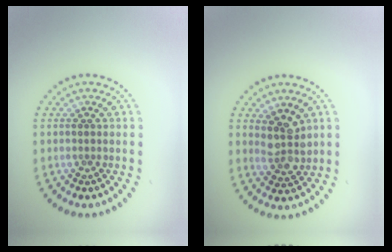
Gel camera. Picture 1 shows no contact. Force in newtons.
{"total": 3.0, "press": 2.7, "slide": 1.3}